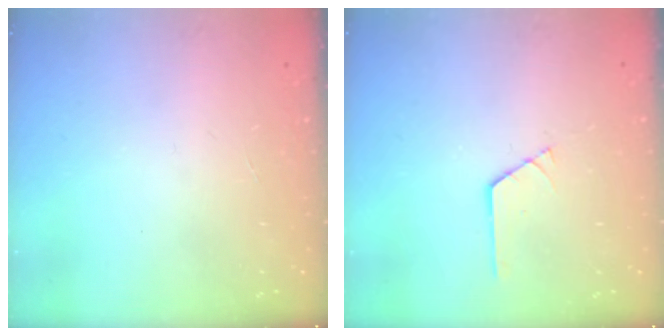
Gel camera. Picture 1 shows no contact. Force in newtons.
{"total": 1.0, "press": 1.0, "slide": 0.1}